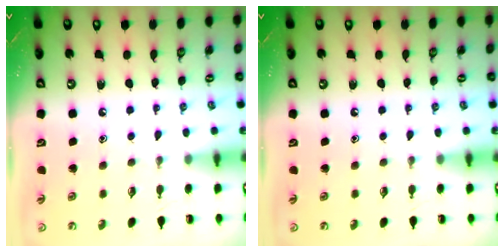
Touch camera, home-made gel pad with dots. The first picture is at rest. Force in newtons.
{"total": 0.0}